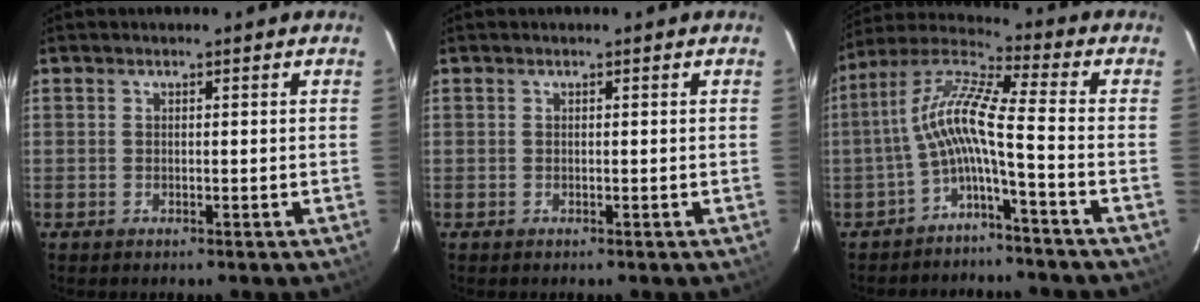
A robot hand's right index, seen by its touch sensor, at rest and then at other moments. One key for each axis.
{"total": 0.0}
{"total": 10.5, "fx": -3.5, "fy": 0.2, "fz": 9.9, "tx": -0.203, "ty": 0.015, "tz": -0.070}